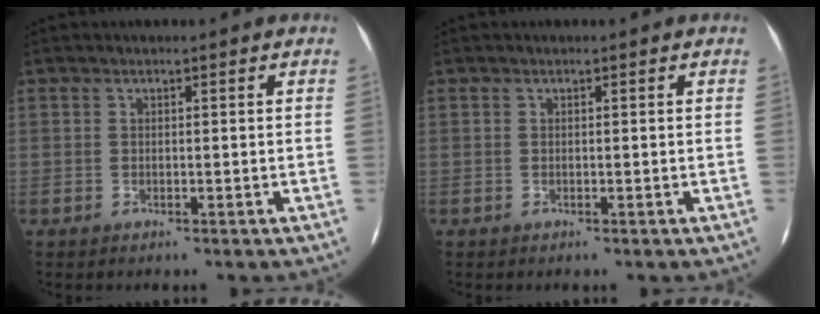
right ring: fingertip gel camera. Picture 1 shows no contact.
{"total": 0.0}